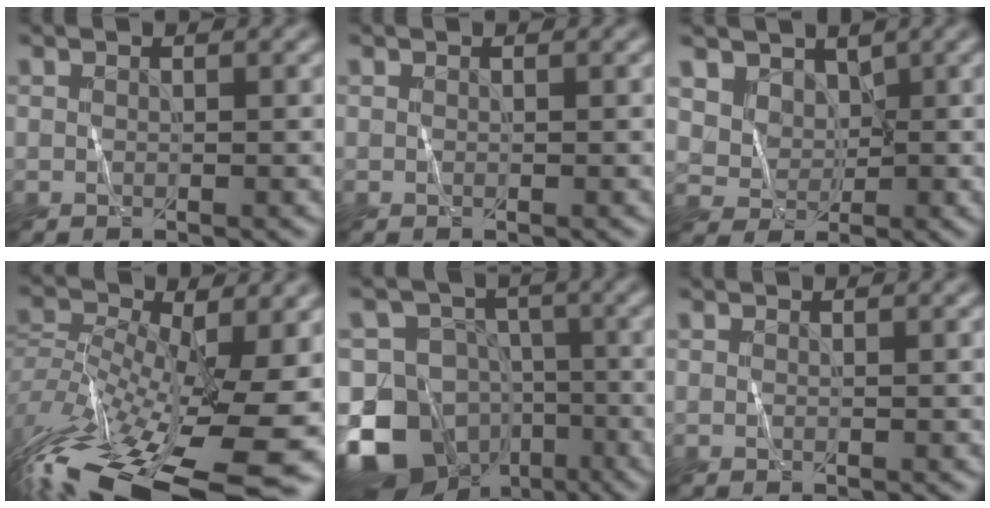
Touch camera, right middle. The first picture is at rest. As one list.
[{"total": 0.0}, {"total": 3.9, "force": [2.4, 2.8, 1.3], "torque": [-0.054, -0.014, 0.063]}, {"total": 15.1, "force": [-8.3, 5.7, 11.2], "torque": [-0.244, 0.000, -0.145]}, {"total": 12.9, "force": [-6.7, 9.9, 4.8], "torque": [-0.097, -0.013, -0.111]}, {"total": 0.0}]